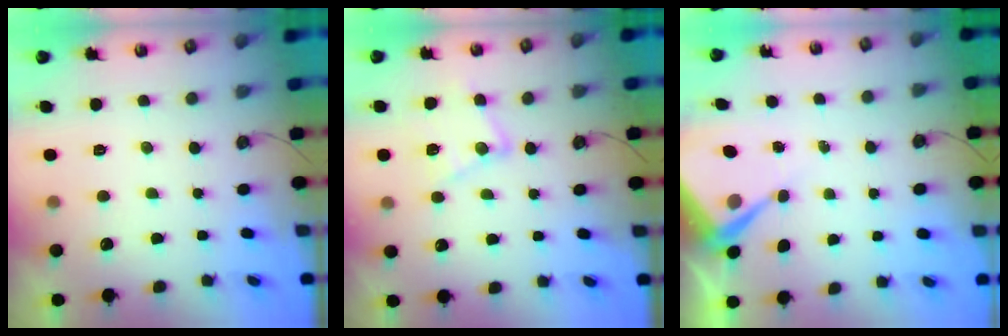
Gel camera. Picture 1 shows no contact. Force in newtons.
{"total": 12.7, "press": 12.6, "slide": 0.9}
{"total": 5.5, "press": 5.5, "slide": 0.3}